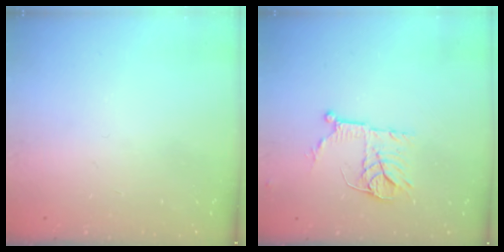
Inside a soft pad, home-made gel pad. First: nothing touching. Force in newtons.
{"total": 11.2, "press": 11.1, "slide": 0.7}